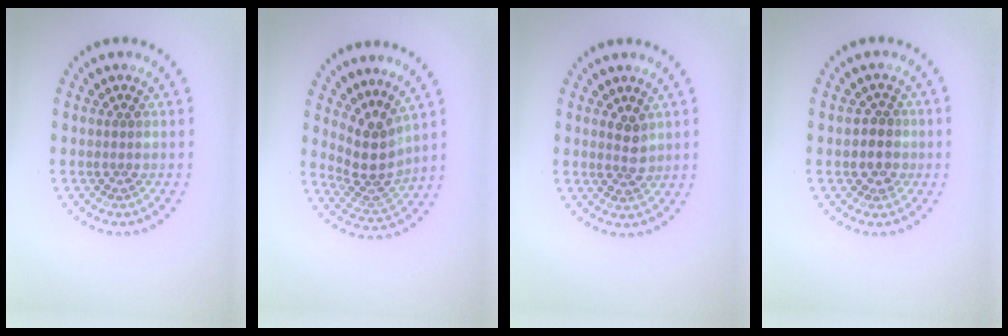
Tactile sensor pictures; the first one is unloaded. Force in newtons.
{"total": 3.6, "press": 2.6, "slide": 2.4}
{"total": 2.0, "press": 2.0, "slide": 0.5}
{"total": 1.7, "press": 1.6, "slide": 0.8}